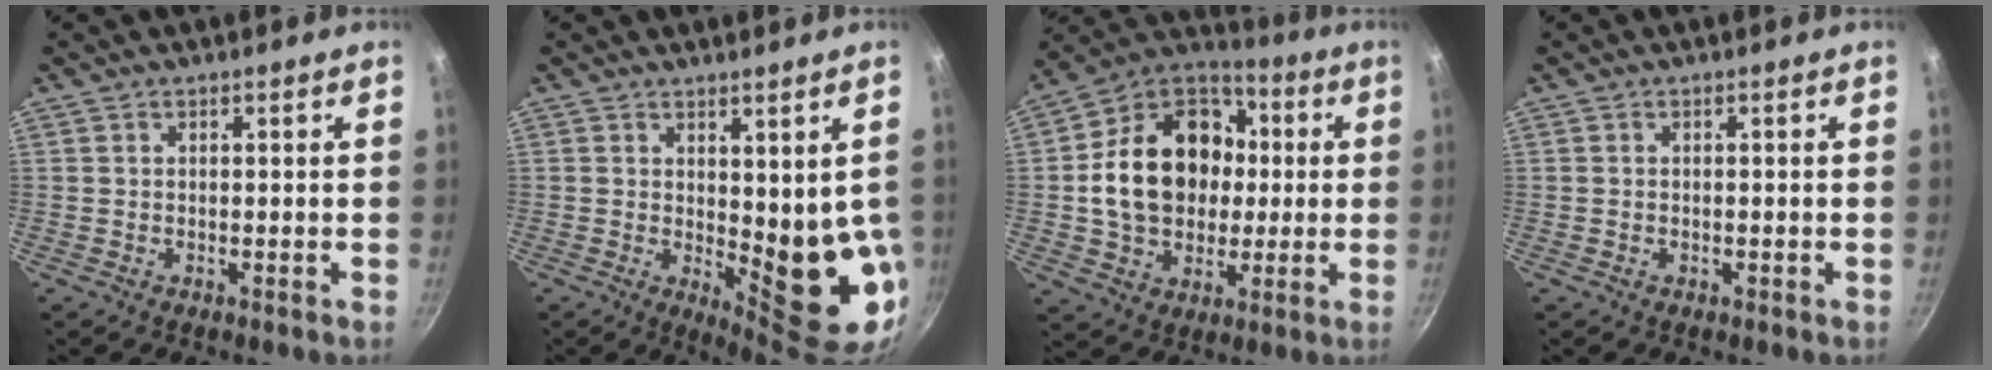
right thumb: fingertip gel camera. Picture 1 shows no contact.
{"total": 11.1, "force": [0.6, 4.2, 10.3], "torque": [-0.108, -0.030, 0.022]}
{"total": 21.4, "force": [0.8, 16.7, 13.4], "torque": [-0.205, 0.039, 0.011]}
{"total": 0.5, "force": [-0.2, 0.3, 0.4], "torque": [-0.004, 0.002, -0.004]}